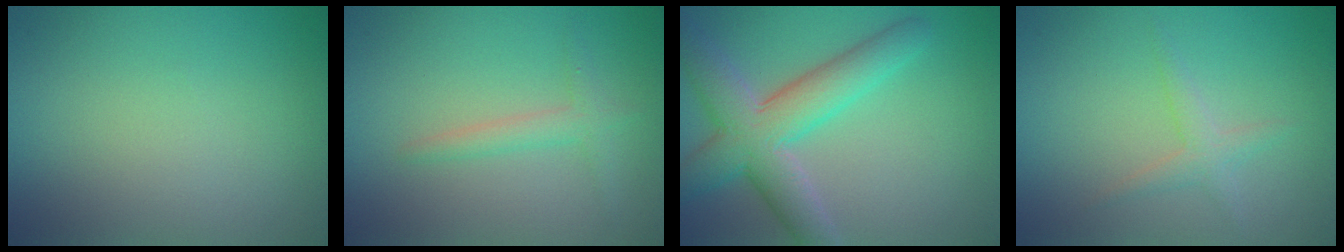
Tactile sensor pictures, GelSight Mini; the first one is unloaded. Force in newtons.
{"total": 1.8, "press": 1.8, "slide": 0.1}
{"total": 6.9, "press": 6.9, "slide": 0.4}
{"total": 1.6, "press": 1.6, "slide": 0.0}